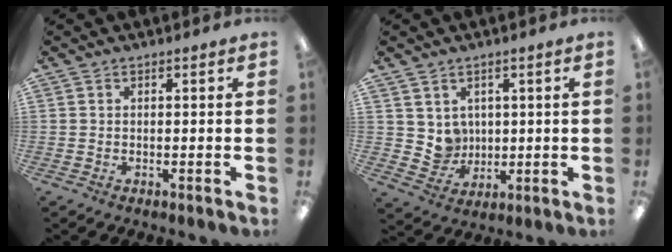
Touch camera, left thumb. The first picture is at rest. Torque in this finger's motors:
{"motor_torque": [-0.02, 0.02, -0.12, 0.03, 0.00]}